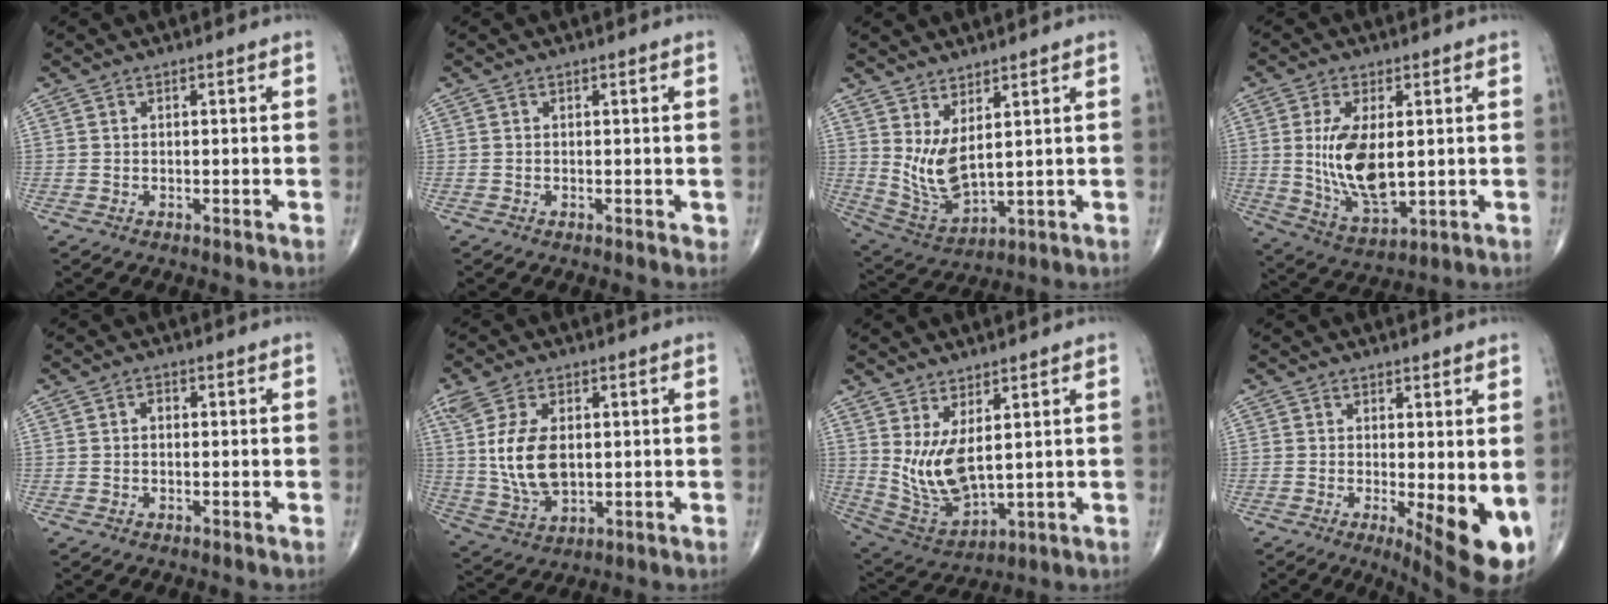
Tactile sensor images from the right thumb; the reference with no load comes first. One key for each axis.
{"total": 0.0}
{"total": 8.9, "fx": 2.8, "fy": 3.6, "fz": 7.7, "tx": -0.150, "ty": -0.039, "tz": 0.073}
{"total": 12.6, "fx": 1.0, "fy": 6.0, "fz": 11.0, "tx": -0.204, "ty": -0.021, "tz": 0.031}
{"total": 1.2, "fx": 0.0, "fy": 0.8, "fz": 0.8, "tx": -0.008, "ty": 0.003, "tz": -0.003}
{"total": 11.6, "fx": 1.6, "fy": 6.5, "fz": 9.4, "tx": -0.197, "ty": -0.011, "tz": 0.042}
{"total": 10.6, "fx": 2.6, "fy": 4.5, "fz": 9.2, "tx": -0.176, "ty": -0.035, "tz": 0.073}
{"total": 10.7, "fx": -1.8, "fy": 3.2, "fz": 10.0, "tx": -0.130, "ty": -0.024, "tz": -0.015}